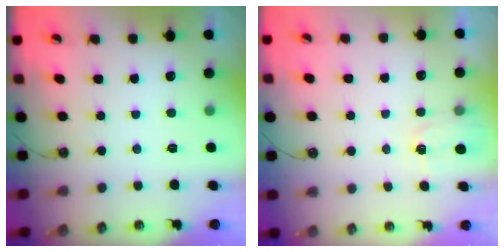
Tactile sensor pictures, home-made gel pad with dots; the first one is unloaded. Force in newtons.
{"total": 2.0, "press": 2.0, "slide": 0.3}